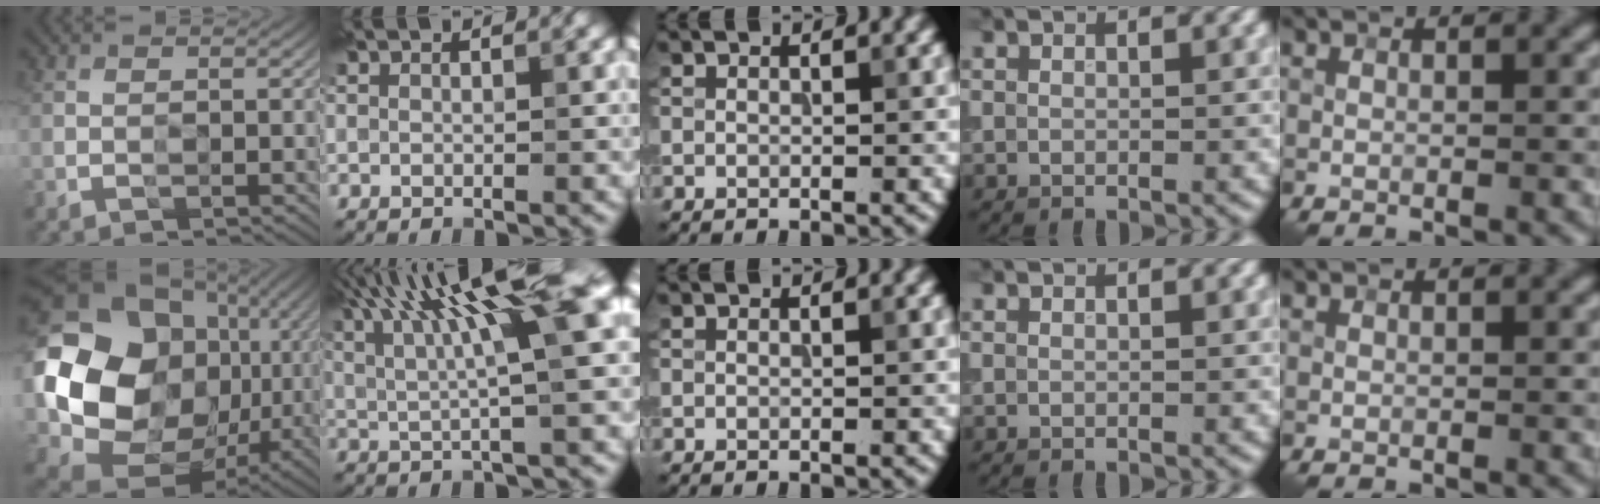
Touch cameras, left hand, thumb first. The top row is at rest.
{"thumb": {"total": 19.9, "force": [0.3, 16.9, 10.6], "torque": [-0.259, -0.044, 0.041]}, "index": {"total": 13.5, "force": [5.2, 2.7, 12.1], "torque": [-0.171, 0.020, 0.083]}}